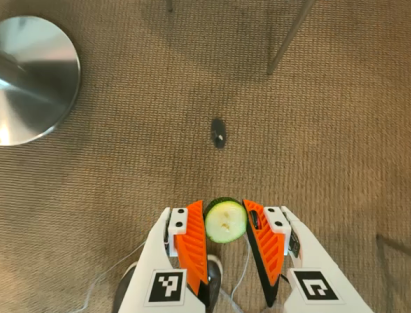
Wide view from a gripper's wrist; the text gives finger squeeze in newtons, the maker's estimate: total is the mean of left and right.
{"total": 9.4, "left": 9.2, "right": 9.6}